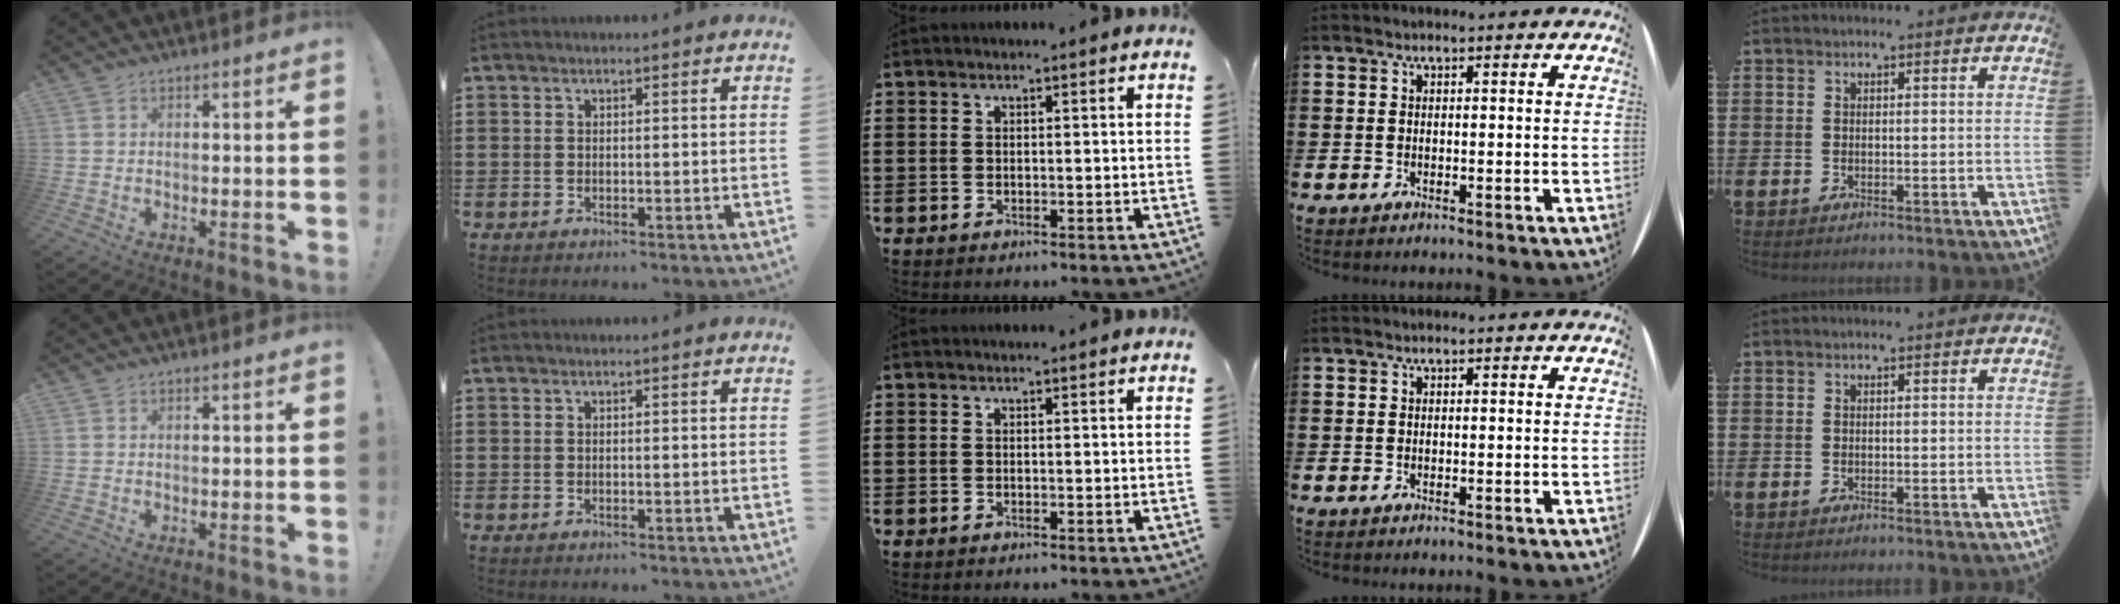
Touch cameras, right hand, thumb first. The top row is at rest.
{}